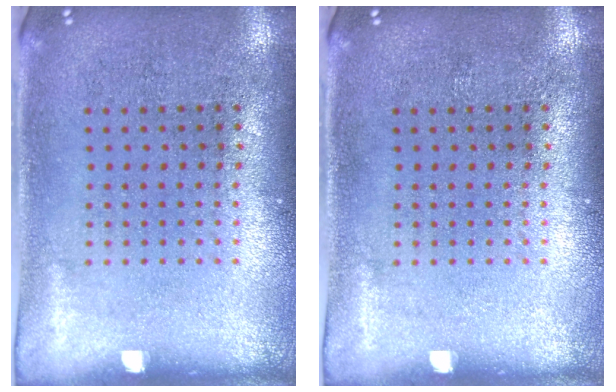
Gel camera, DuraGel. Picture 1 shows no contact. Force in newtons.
{"total": 0.0}